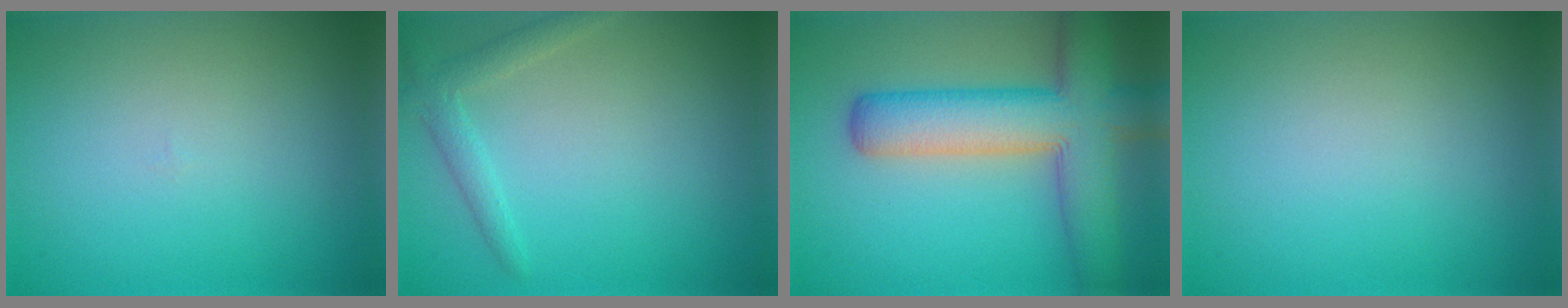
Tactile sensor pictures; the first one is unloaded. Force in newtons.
{"total": 2.0, "press": 2.0, "slide": 0.1}
{"total": 9.2, "press": 9.2, "slide": 0.5}
{"total": 0.0}